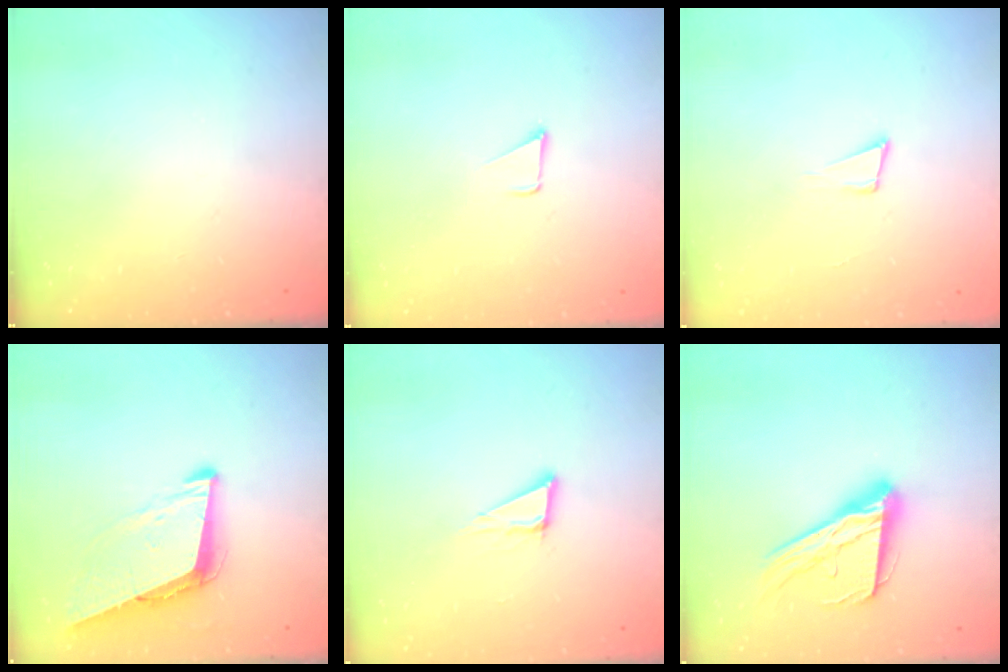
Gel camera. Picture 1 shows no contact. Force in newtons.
{"total": 1.8, "press": 1.7, "slide": 0.1}
{"total": 4.0, "press": 2.5, "slide": 3.1}
{"total": 9.0, "press": 8.1, "slide": 3.8}
{"total": 5.1, "press": 5.1, "slide": 0.5}
{"total": 16.5, "press": 16.4, "slide": 1.5}